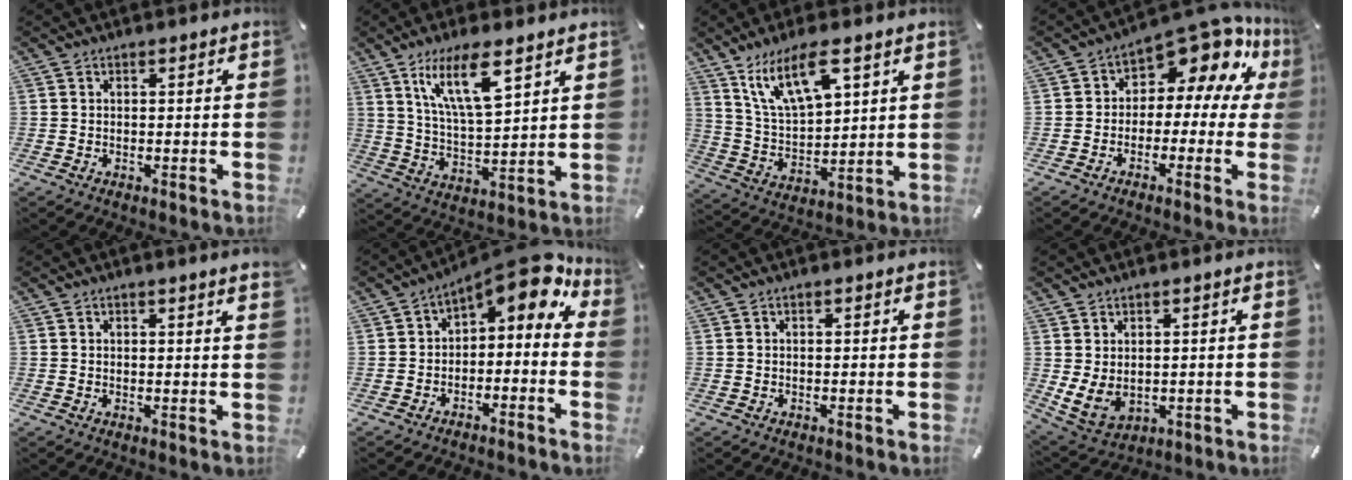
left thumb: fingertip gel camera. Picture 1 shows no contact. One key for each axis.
{"total": 12.9, "fx": 7.9, "fy": 4.1, "fz": 9.4, "tx": -0.190, "ty": -0.022, "tz": 0.138}
{"total": 12.3, "fx": 8.1, "fy": 4.6, "fz": 8.2, "tx": -0.183, "ty": -0.028, "tz": 0.143}
{"total": 13.0, "fx": 8.8, "fy": 6.3, "fz": 7.2, "tx": -0.116, "ty": -0.075, "tz": 0.150}
{"total": 1.5, "fx": 1.2, "fy": -0.1, "fz": 1.0, "tx": -0.020, "ty": -0.002, "tz": 0.021}
{"total": 8.6, "fx": 4.3, "fy": 4.2, "fz": 6.2, "tx": -0.088, "ty": -0.035, "tz": 0.074}
{"total": 0.6, "fx": 0.2, "fy": 0.4, "fz": 0.4, "tx": -0.007, "ty": 0.003, "tz": 0.003}
{"total": 5.9, "fx": 1.6, "fy": 4.7, "fz": 3.2, "tx": -0.073, "ty": -0.010, "tz": 0.033}